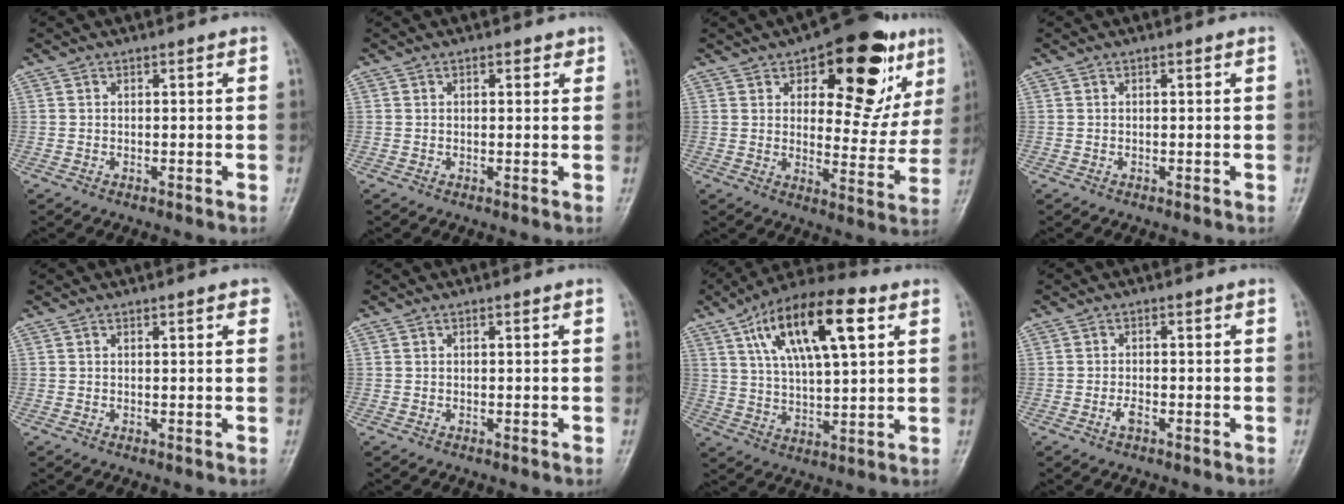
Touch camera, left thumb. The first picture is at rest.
{"total": 1.6, "force": [0.9, 1.0, 0.9], "torque": [0.000, -0.001, 0.007]}
{"total": 19.9, "force": [9.7, 9.3, 14.6], "torque": [-0.136, -0.033, 0.132]}
{"total": 0.0}
{"total": 1.6, "force": [1.0, 0.5, 1.2], "torque": [-0.013, -0.002, 0.010]}
{"total": 0.0}
{"total": 18.0, "force": [7.4, 6.7, 14.9], "torque": [-0.239, -0.003, 0.125]}
{"total": 1.8, "force": [-0.9, 0.8, 1.3], "torque": [-0.026, 0.005, -0.018]}